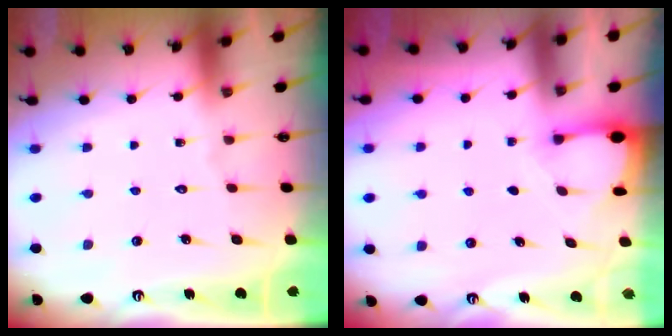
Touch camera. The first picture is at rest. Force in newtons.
{"total": 2.0, "press": 2.0, "slide": 0.4}